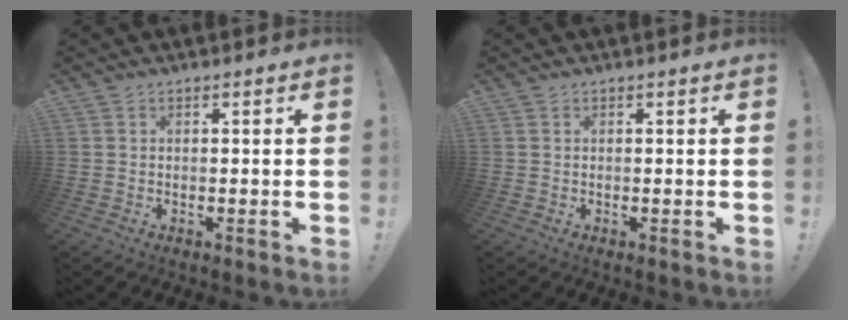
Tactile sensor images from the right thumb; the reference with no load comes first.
{"total": 0.0}